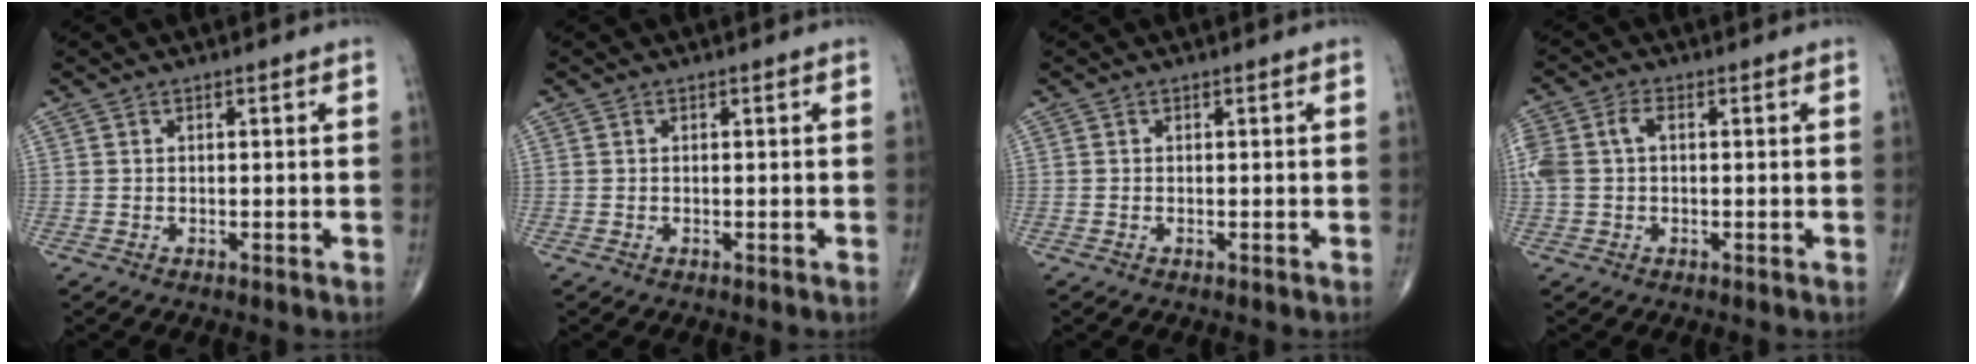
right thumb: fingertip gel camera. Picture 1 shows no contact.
{"total": 0.0}
{"total": 0.0}
{"total": 6.5, "force": [0.6, 4.1, 4.9], "torque": [-0.135, 0.025, 0.014]}